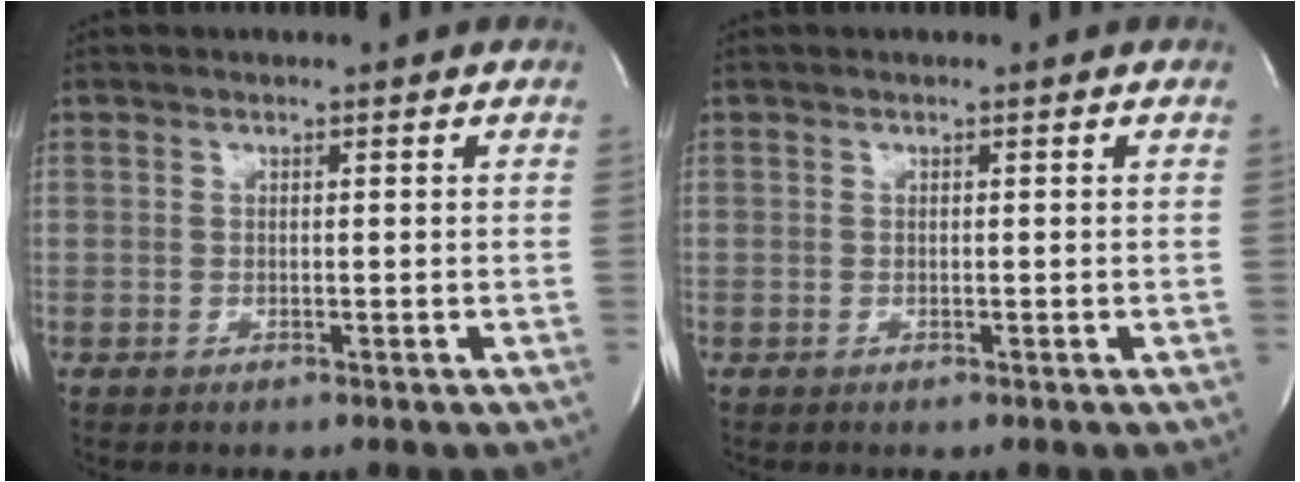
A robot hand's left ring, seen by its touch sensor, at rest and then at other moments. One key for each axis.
{"total": 0.0}